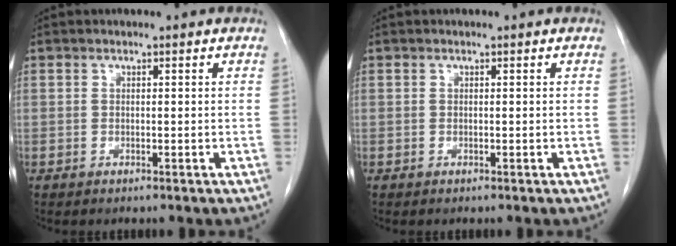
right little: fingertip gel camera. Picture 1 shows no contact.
{"total": 0.0}